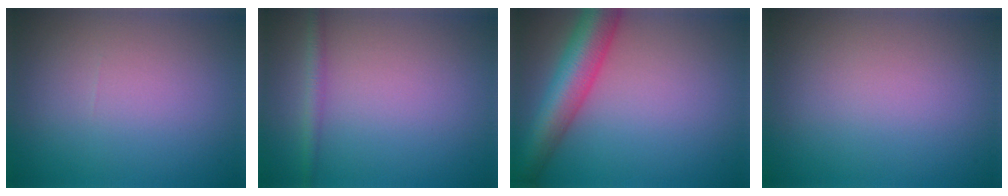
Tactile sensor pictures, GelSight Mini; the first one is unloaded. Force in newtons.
{"total": 1.5, "press": 1.5, "slide": 0.1}
{"total": 7.2, "press": 7.2, "slide": 0.3}
{"total": 0.0}